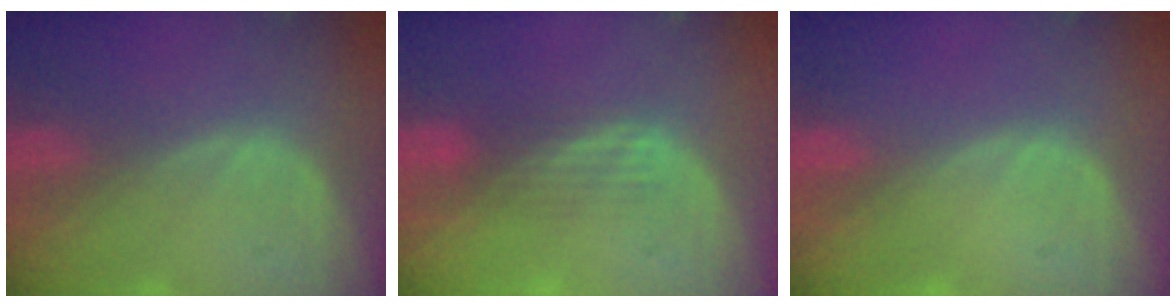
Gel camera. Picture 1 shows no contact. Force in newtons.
{"total": 2.7, "press": 2.6, "slide": 0.8}
{"total": 0.0}